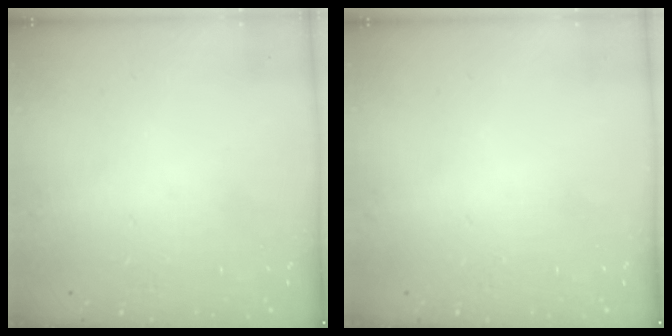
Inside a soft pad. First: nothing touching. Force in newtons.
{"total": 0.0}